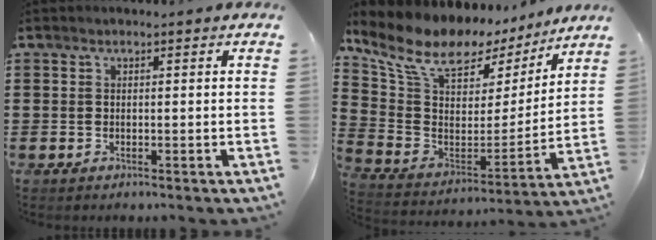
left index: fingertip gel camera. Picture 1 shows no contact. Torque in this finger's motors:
{"motor_torque": [2.14, 0.00, 1.05, 0.21]}